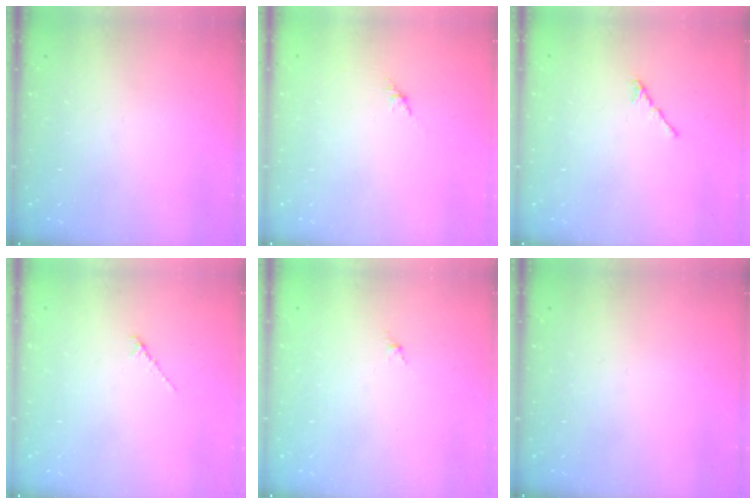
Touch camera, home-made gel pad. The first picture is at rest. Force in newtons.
{"total": 2.7, "press": 2.6, "slide": 0.7}
{"total": 1.7, "press": 1.6, "slide": 0.5}
{"total": 1.2, "press": 1.1, "slide": 0.4}
{"total": 0.0}
{"total": 0.0}